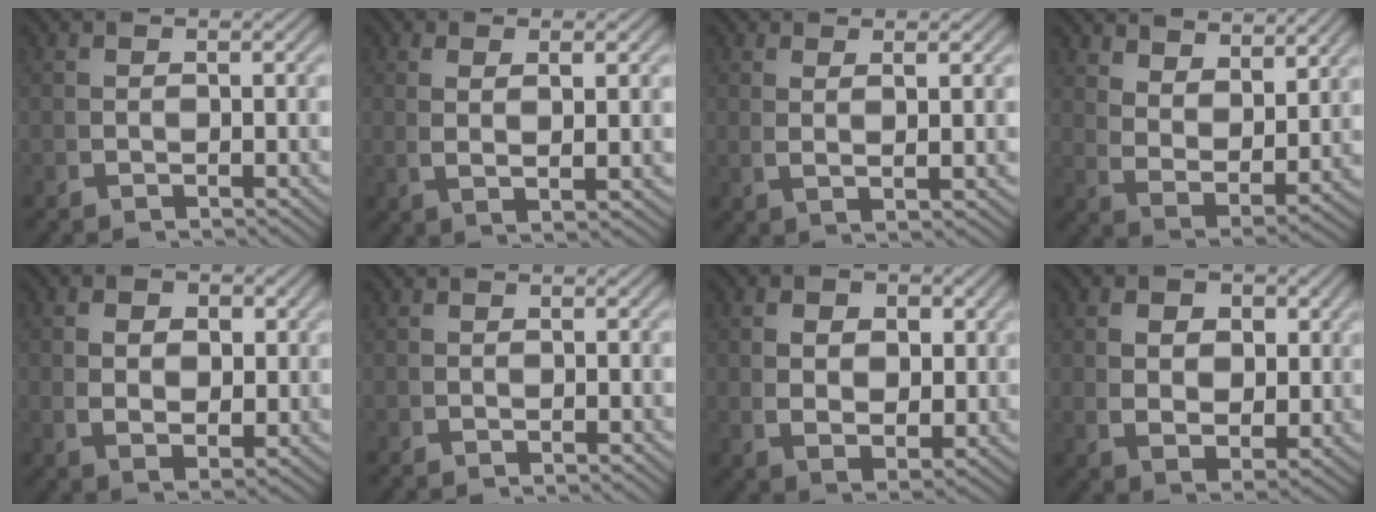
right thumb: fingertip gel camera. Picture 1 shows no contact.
{"total": 2.6, "force": [1.0, 0.3, 2.4], "torque": [-0.043, -0.001, 0.029]}
{"total": 2.2, "force": [1.1, -0.1, 1.9], "torque": [-0.036, -0.002, 0.029]}
{"total": 5.7, "force": [2.4, 3.1, 4.1], "torque": [-0.098, -0.029, 0.059]}
{"total": 4.0, "force": [0.5, 2.7, 2.9], "torque": [-0.051, -0.014, 0.024]}
{"total": 0.0}
{"total": 4.8, "force": [0.7, 3.2, 3.4], "torque": [-0.061, -0.018, 0.028]}
{"total": 5.2, "force": [0.8, 3.7, 3.5], "torque": [-0.066, -0.022, 0.031]}